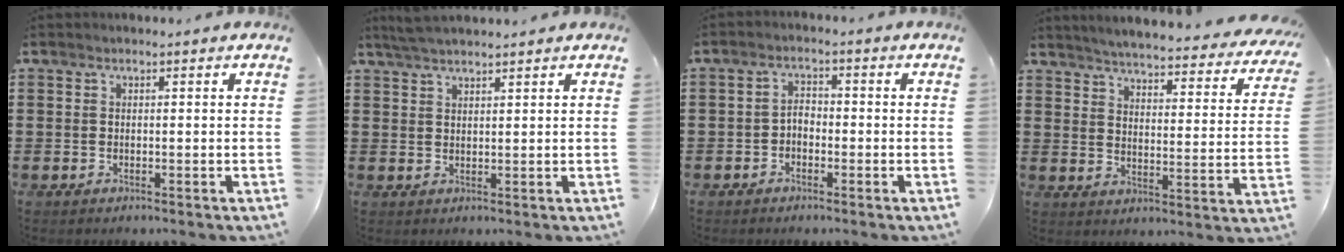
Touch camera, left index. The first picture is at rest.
{"total": 2.9, "force": [2.7, 0.0, 1.1], "torque": [-0.028, 0.002, 0.051]}
{"total": 2.0, "force": [-1.4, 1.1, 1.0], "torque": [-0.023, 0.008, -0.030]}
{"total": 4.2, "force": [4.1, -0.5, 1.0], "torque": [-0.042, -0.038, 0.064]}